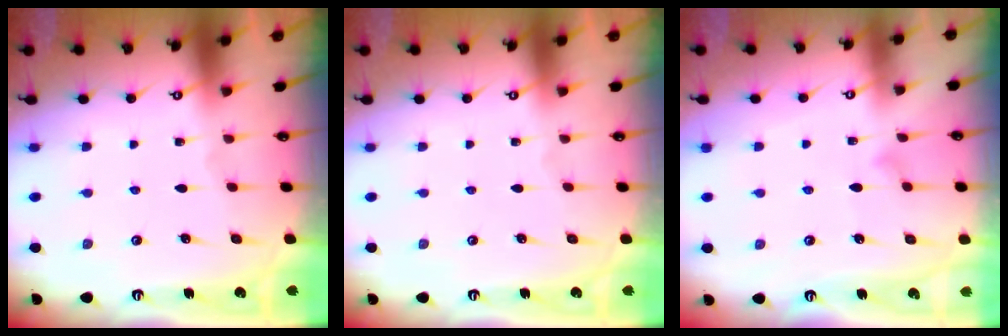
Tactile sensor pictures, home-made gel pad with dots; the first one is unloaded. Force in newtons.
{"total": 0.0}
{"total": 5.8, "press": 5.8, "slide": 0.3}